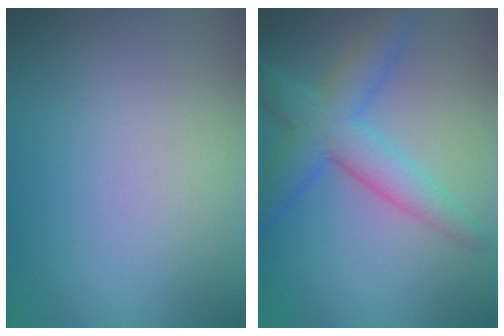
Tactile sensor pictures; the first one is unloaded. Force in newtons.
{"total": 5.1, "press": 5.1, "slide": 0.1}